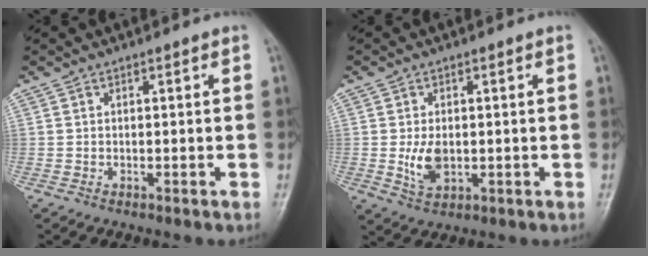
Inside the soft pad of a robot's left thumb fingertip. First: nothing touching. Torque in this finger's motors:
{"motor_torque": [0.78, 0.86, 0.77, -0.07, 0.04]}